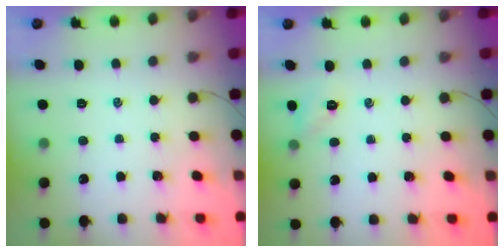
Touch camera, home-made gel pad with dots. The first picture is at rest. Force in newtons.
{"total": 4.1, "press": 4.1, "slide": 0.3}